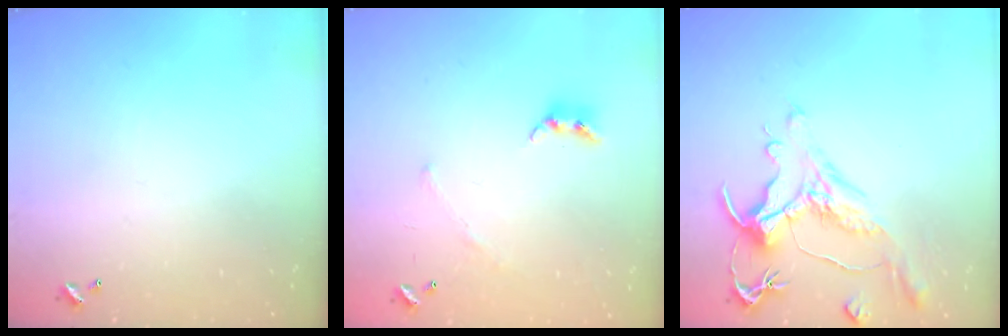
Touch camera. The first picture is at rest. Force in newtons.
{"total": 3.7, "press": 3.6, "slide": 0.9}
{"total": 1.5, "press": 0.4, "slide": 1.5}